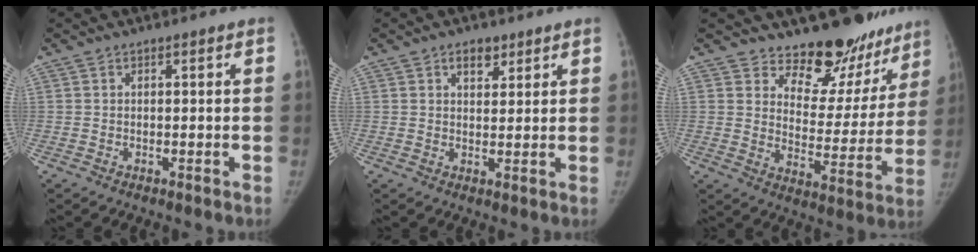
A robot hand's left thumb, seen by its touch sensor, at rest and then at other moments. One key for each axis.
{"total": 3.7, "fx": 2.3, "fy": 2.1, "fz": 2.0, "tx": -0.014, "ty": -0.012, "tz": 0.037}
{"total": 16.8, "fx": 14.6, "fy": 7.5, "fz": 3.8, "tx": 0.019, "ty": -0.122, "tz": 0.185}